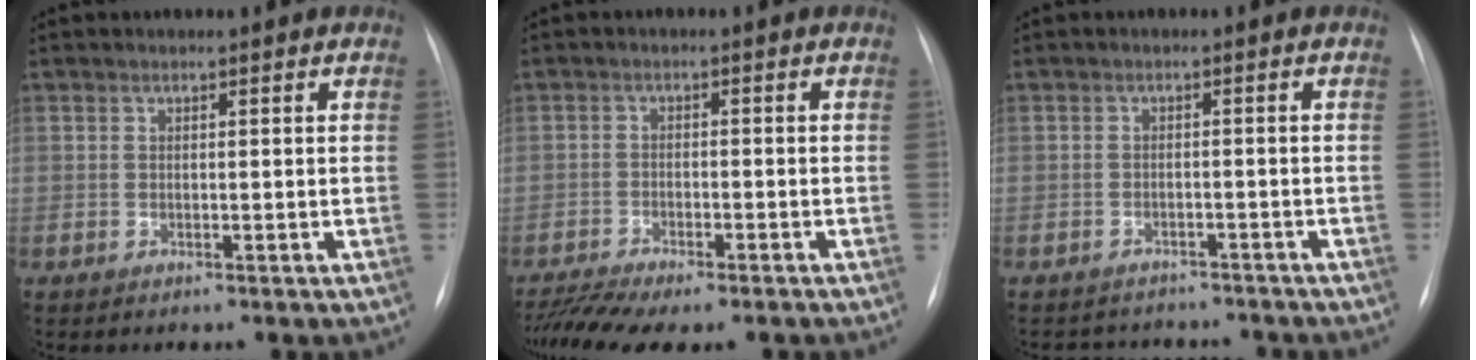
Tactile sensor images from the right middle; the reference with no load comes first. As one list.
[{"total": 9.3, "force": [-7.8, 1.6, 4.7], "torque": [-0.077, -0.002, -0.120]}, {"total": 6.9, "force": [-6.4, 2.4, 0.6], "torque": [-0.008, 0.010, -0.075]}]